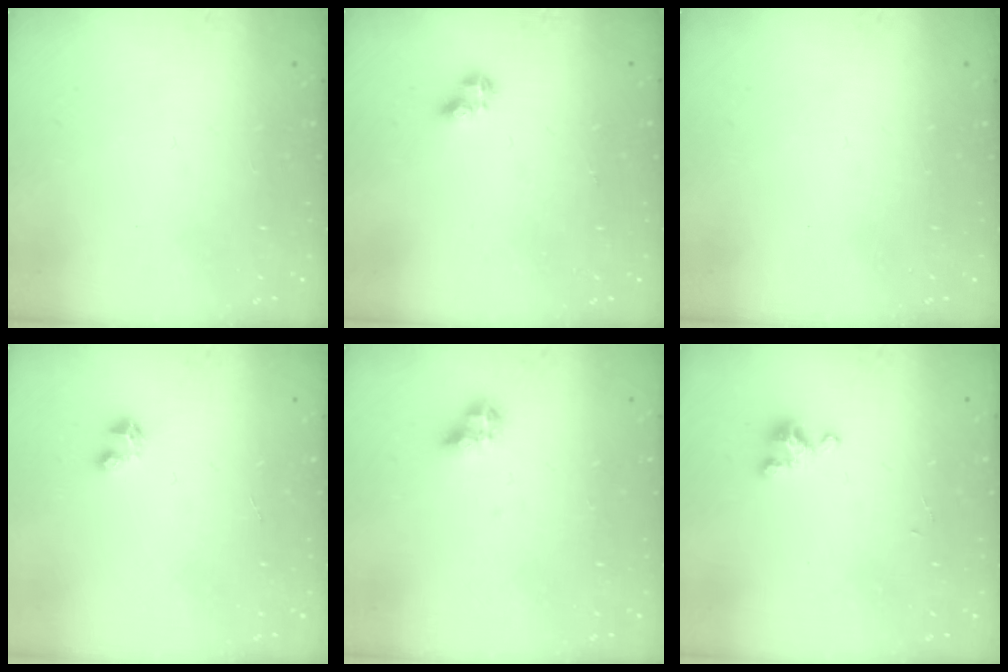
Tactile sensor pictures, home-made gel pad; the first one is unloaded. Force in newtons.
{"total": 3.2, "press": 3.2, "slide": 0.5}
{"total": 0.0}
{"total": 2.8, "press": 2.8, "slide": 0.1}
{"total": 6.4, "press": 6.3, "slide": 0.5}
{"total": 2.3, "press": 2.2, "slide": 0.4}